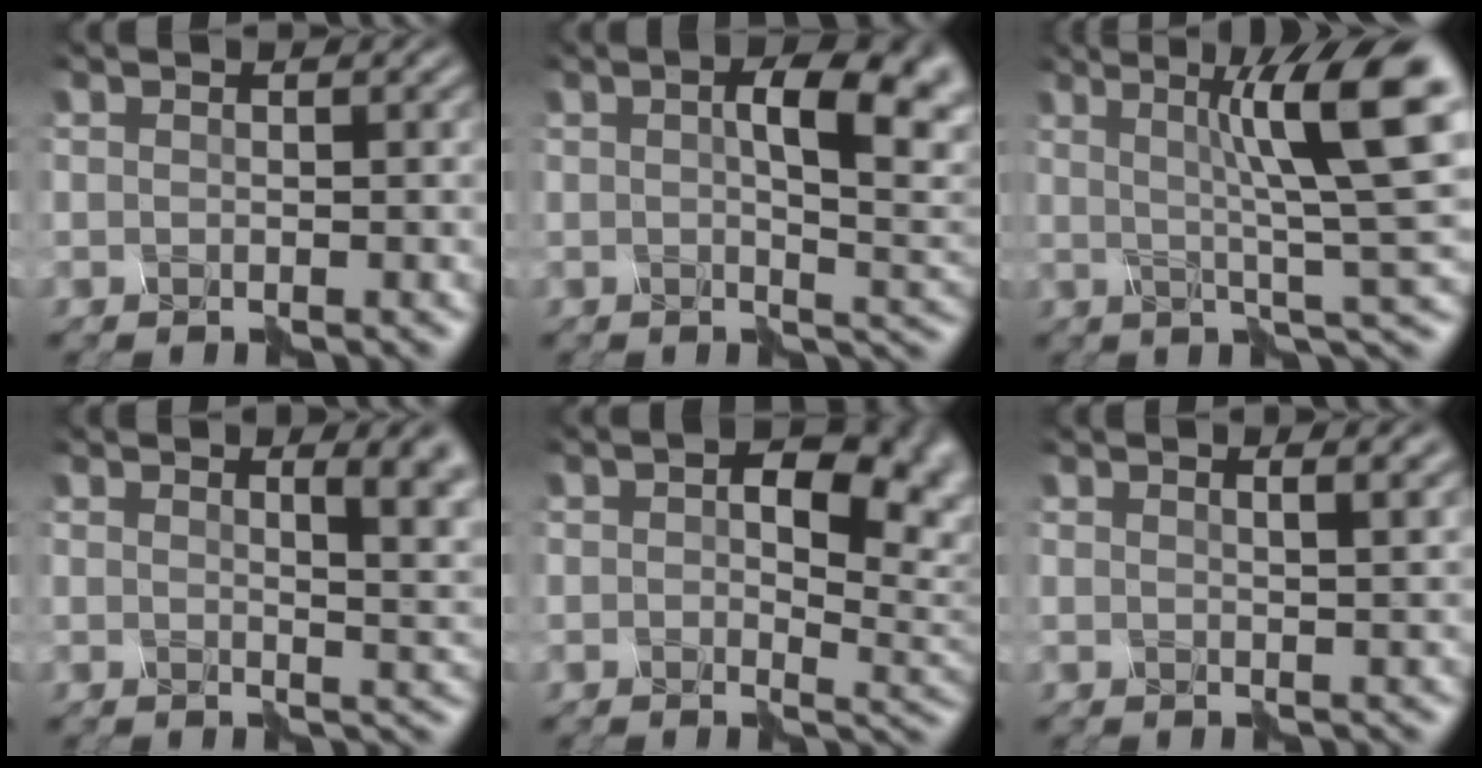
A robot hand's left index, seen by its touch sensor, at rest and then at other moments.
{"total": 7.8, "force": [2.4, 2.6, 7.0], "torque": [-0.083, 0.016, 0.042]}
{"total": 9.0, "force": [2.6, 1.2, 8.5], "torque": [-0.103, 0.017, 0.045]}
{"total": 6.0, "force": [2.1, 2.5, 5.0], "torque": [-0.010, 0.026, 0.022]}
{"total": 9.3, "force": [3.1, 5.0, 7.2], "torque": [-0.077, 0.011, 0.051]}
{"total": 3.3, "force": [1.8, 1.5, 2.3], "torque": [-0.001, 0.032, -0.002]}